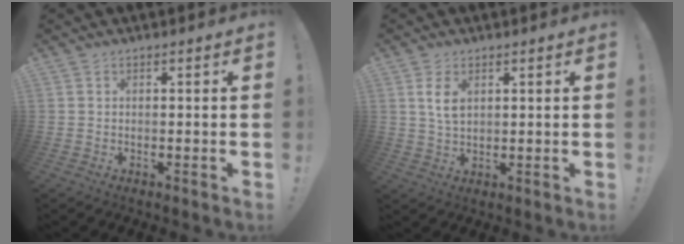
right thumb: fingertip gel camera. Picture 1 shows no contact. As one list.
[{"total": 5.3, "force": [1.9, 3.0, 4.0], "torque": [-0.066, -0.009, 0.032]}]